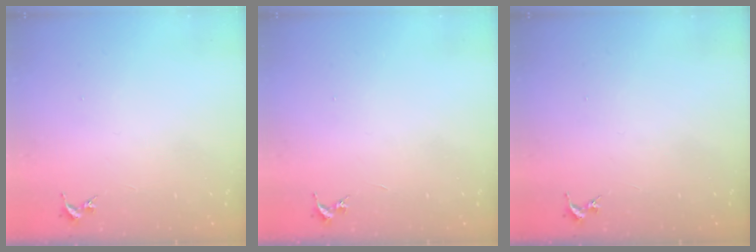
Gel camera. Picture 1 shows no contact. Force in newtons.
{"total": 0.0}
{"total": 0.0}